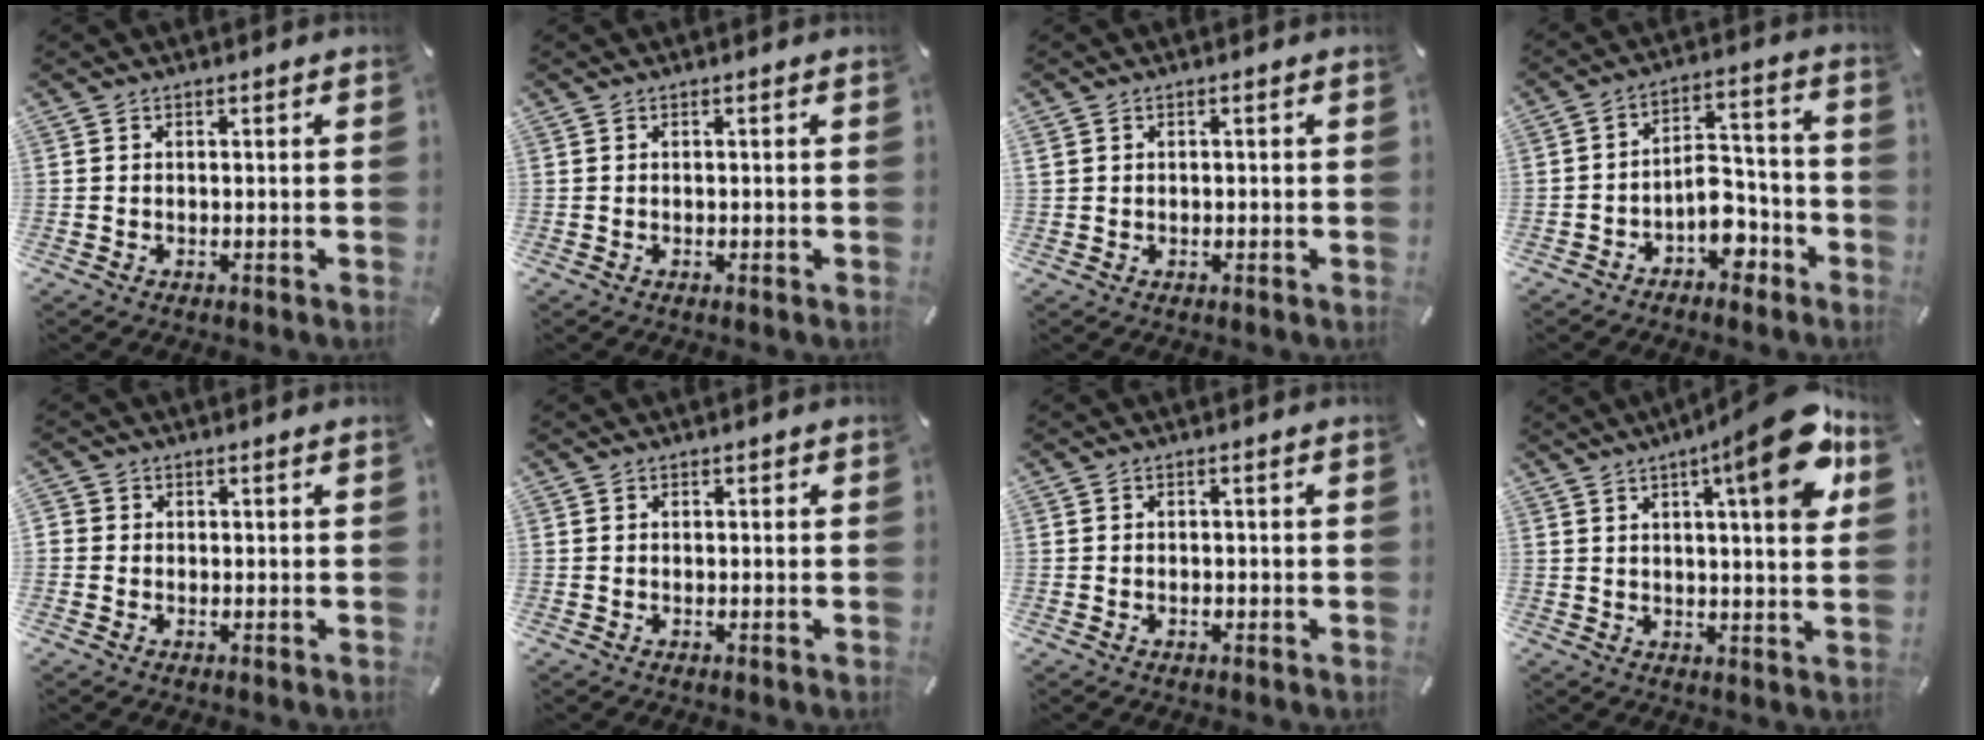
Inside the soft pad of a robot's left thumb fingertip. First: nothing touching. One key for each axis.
{"total": 0.0}
{"total": 0.7, "fx": 0.0, "fy": 0.5, "fz": 0.4, "tx": -0.007, "ty": 0.002, "tz": -0.001}
{"total": 10.0, "fx": -4.8, "fy": 6.3, "fz": 6.0, "tx": -0.076, "ty": 0.021, "tz": -0.086}
{"total": 0.9, "fx": -0.1, "fy": 0.9, "fz": 0.0, "tx": 0.000, "ty": 0.006, "tz": -0.004}
{"total": 0.0}
{"total": 0.8, "fx": -0.4, "fy": 0.3, "fz": 0.7, "tx": -0.013, "ty": -0.001, "tz": -0.007}
{"total": 16.0, "fx": 7.2, "fy": 3.0, "fz": 14.0, "tx": -0.189, "ty": -0.038, "tz": 0.100}